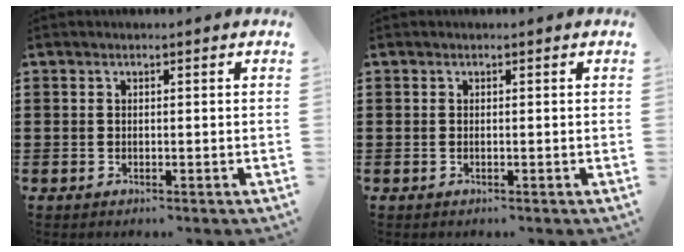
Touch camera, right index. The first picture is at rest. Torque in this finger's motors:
{"motor_torque": [0.00, 2.14, 0.00, 0.00]}